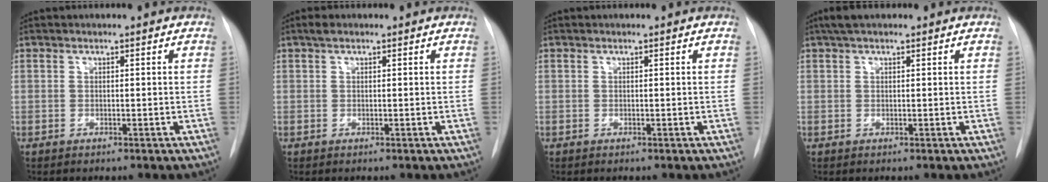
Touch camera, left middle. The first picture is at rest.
{"total": 1.1, "force": [0.7, 0.5, 0.6], "torque": [-0.015, 0.016, 0.012]}
{"total": 0.0}
{"total": 3.1, "force": [2.2, 1.1, 1.8], "torque": [-0.037, 0.023, 0.040]}